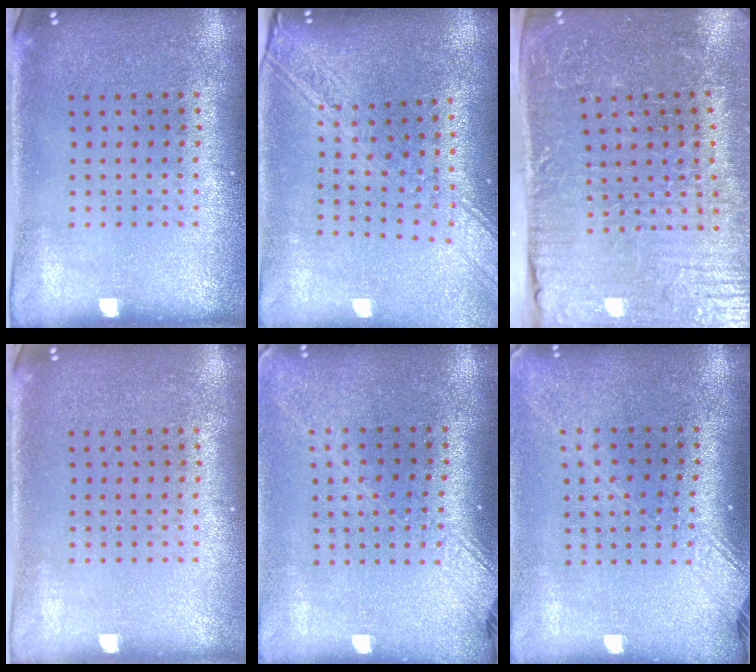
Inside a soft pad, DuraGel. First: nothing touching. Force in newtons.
{"total": 2.5, "press": 2.0, "slide": 1.4}
{"total": 4.4, "press": 4.3, "slide": 1.0}
{"total": 0.0}
{"total": 1.8, "press": 1.5, "slide": 1.1}
{"total": 1.8, "press": 1.4, "slide": 1.2}